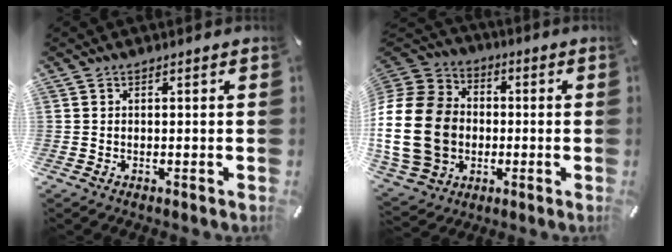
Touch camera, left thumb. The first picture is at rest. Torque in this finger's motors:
{"motor_torque": [1.13, 3.88, 1.75, -1.02, 0.36]}